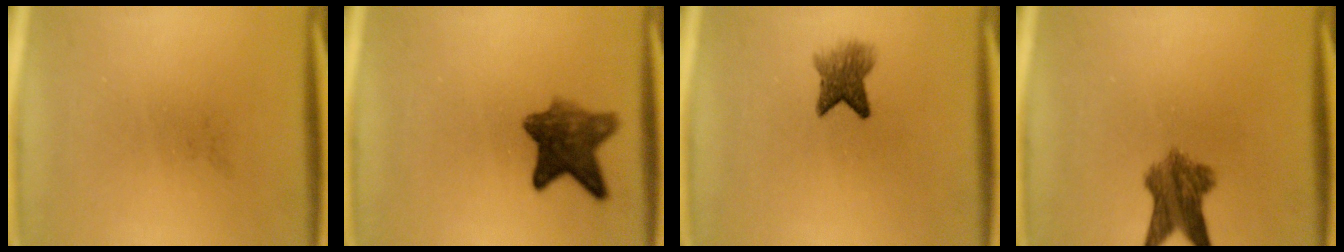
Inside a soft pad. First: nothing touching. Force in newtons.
{"total": 7.6}
{"total": 4.2}
{"total": 6.7}